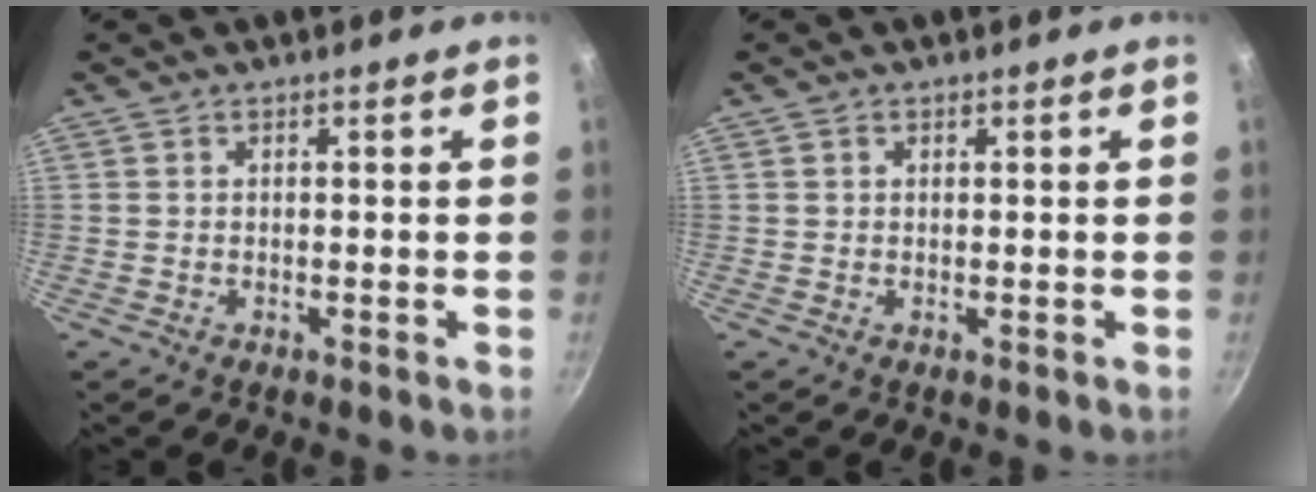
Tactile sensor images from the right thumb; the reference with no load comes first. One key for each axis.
{"total": 0.7, "fx": 0.4, "fy": 0.6, "fz": 0.2, "tx": 0.000, "ty": 0.002, "tz": 0.005}